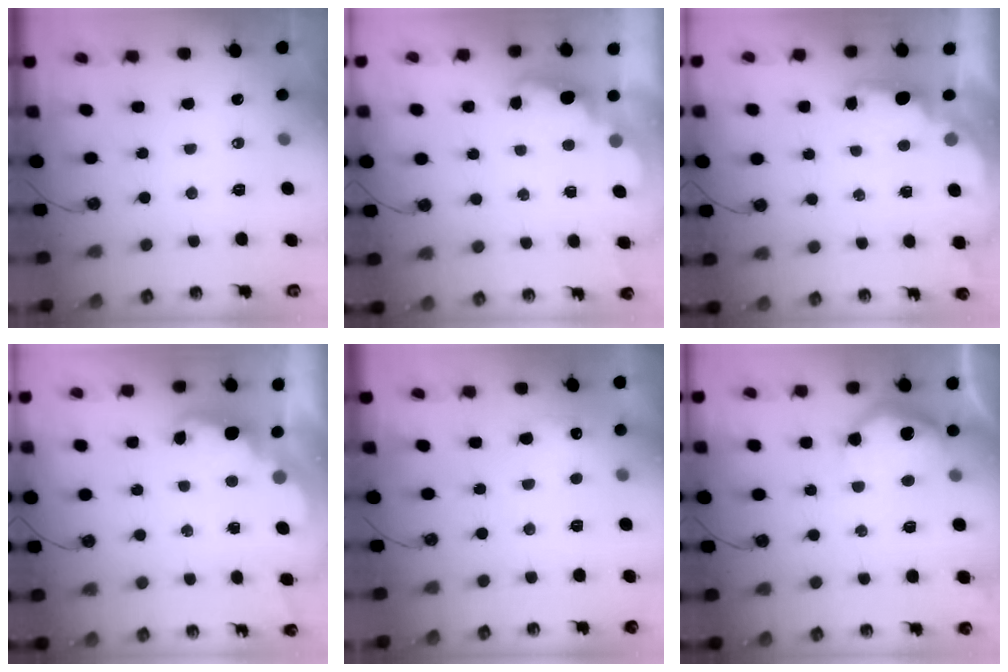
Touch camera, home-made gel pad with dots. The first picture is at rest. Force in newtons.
{"total": 2.5, "press": 2.4, "slide": 0.5}
{"total": 2.7, "press": 2.6, "slide": 0.6}
{"total": 2.2, "press": 2.2, "slide": 0.5}
{"total": 6.4, "press": 6.3, "slide": 1.3}
{"total": 14.6, "press": 14.6, "slide": 1.1}